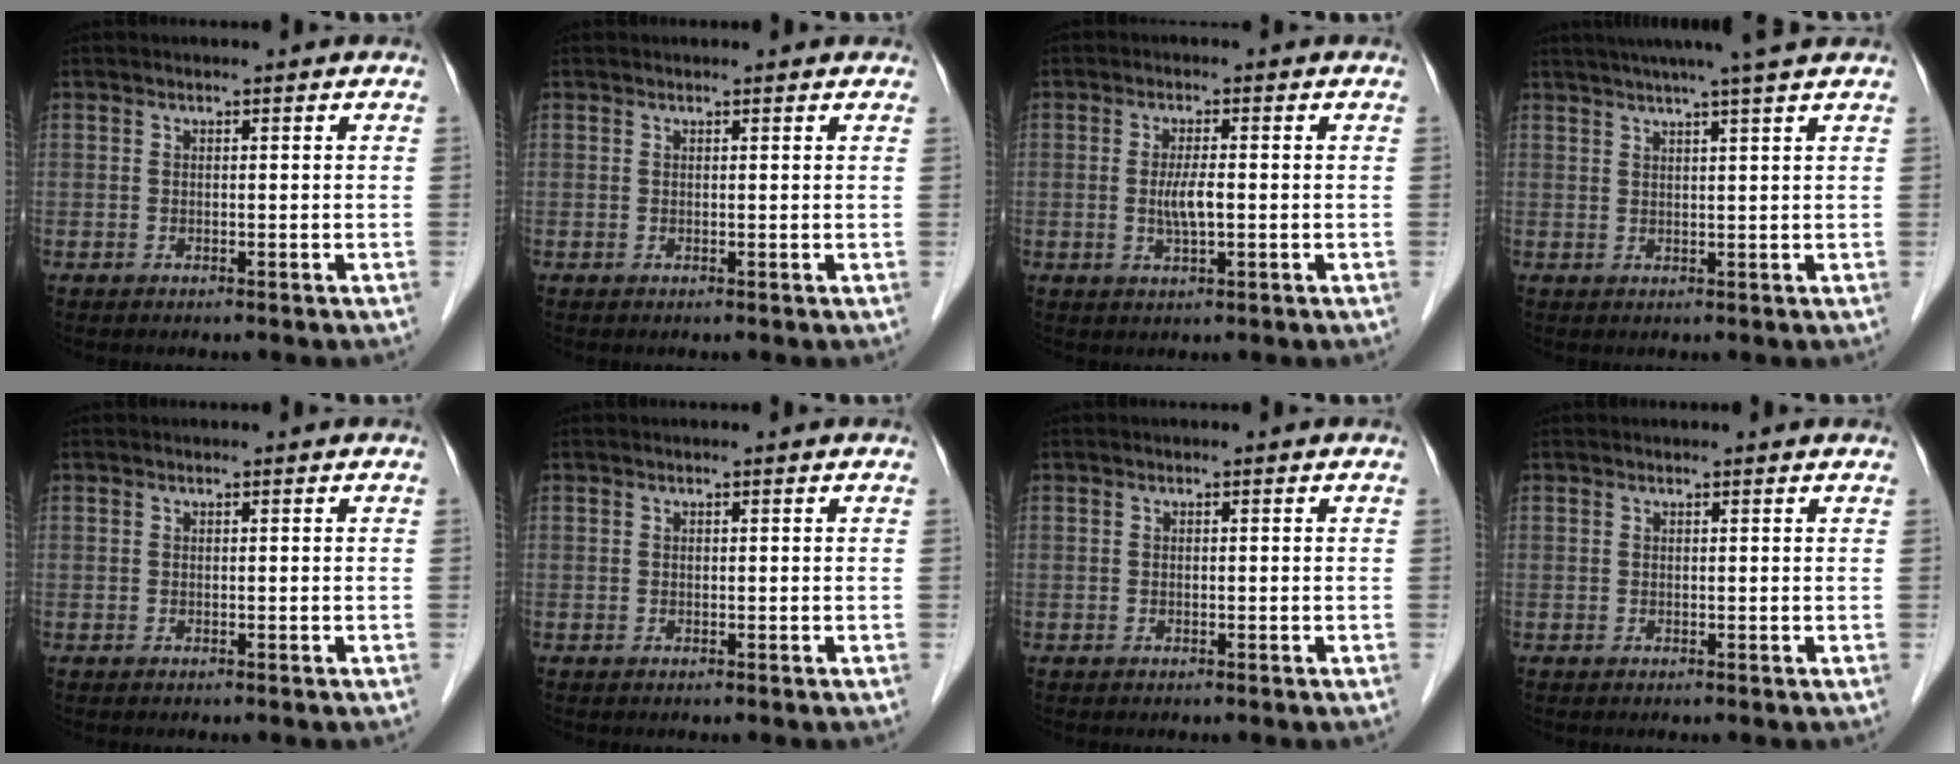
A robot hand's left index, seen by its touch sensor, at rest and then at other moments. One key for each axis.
{"total": 1.5, "fx": 1.4, "fy": 0.4, "fz": 0.3, "tx": -0.012, "ty": 0.007, "tz": 0.011}
{"total": 3.5, "fx": -0.4, "fy": 0.6, "fz": 3.4, "tx": -0.070, "ty": -0.003, "tz": -0.006}
{"total": 9.4, "fx": 7.7, "fy": -1.1, "fz": 5.2, "tx": -0.079, "ty": 0.022, "tz": 0.094}
{"total": 0.0}
{"total": 0.0}
{"total": 0.0}
{"total": 0.9, "fx": 0.9, "fy": 0.1, "fz": 0.1, "tx": -0.009, "ty": 0.002, "tz": 0.007}